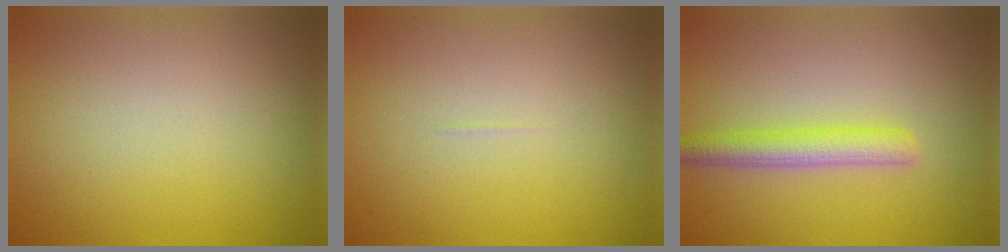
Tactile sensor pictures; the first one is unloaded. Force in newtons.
{"total": 0.0}
{"total": 3.0, "press": 3.0, "slide": 0.1}